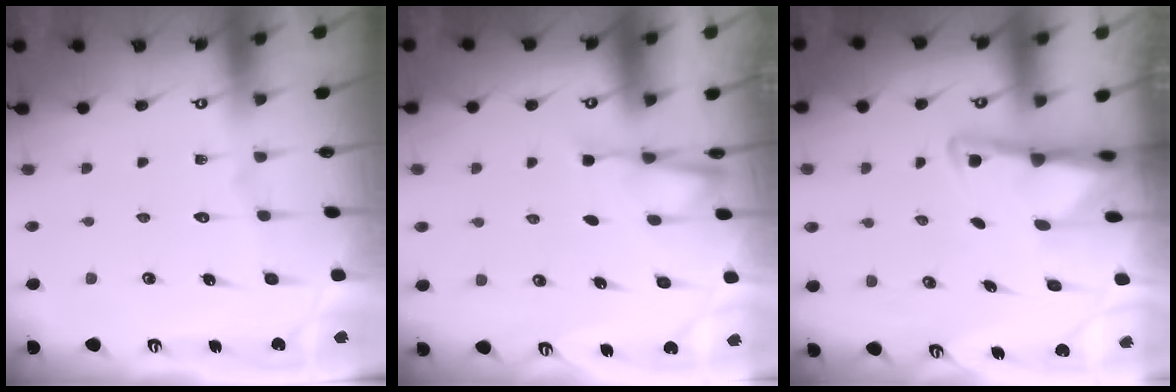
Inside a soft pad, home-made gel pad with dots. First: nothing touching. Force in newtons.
{"total": 2.5, "press": 2.4, "slide": 0.4}
{"total": 3.0, "press": 2.9, "slide": 0.7}